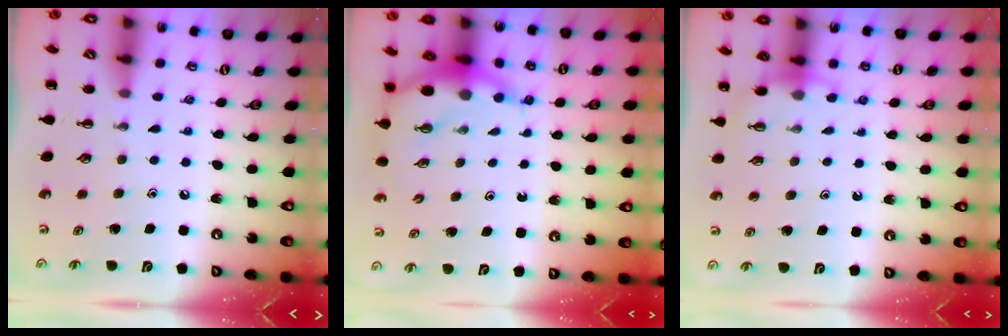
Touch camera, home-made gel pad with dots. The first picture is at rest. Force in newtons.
{"total": 6.4, "press": 6.3, "slide": 1.2}
{"total": 4.2, "press": 4.0, "slide": 1.3}